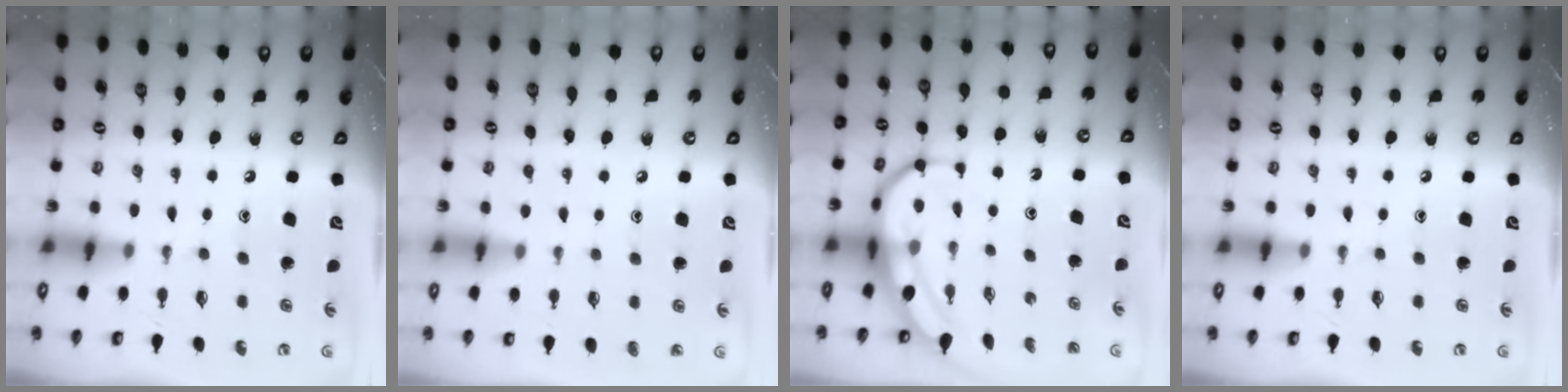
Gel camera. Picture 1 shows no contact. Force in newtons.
{"total": 5.4, "press": 5.4, "slide": 0.6}
{"total": 8.7, "press": 8.7, "slide": 0.8}
{"total": 0.0}